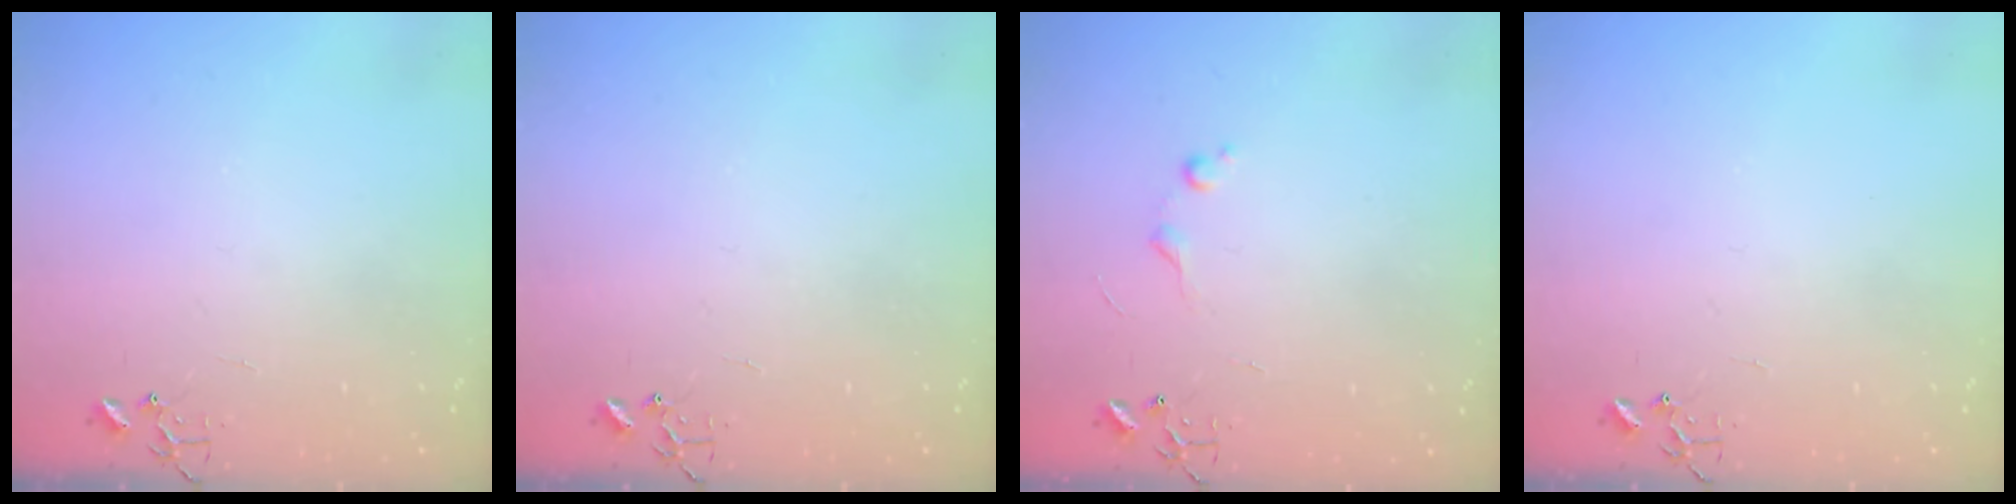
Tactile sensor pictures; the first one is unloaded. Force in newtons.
{"total": 0.0}
{"total": 6.8, "press": 6.7, "slide": 0.8}
{"total": 0.0}